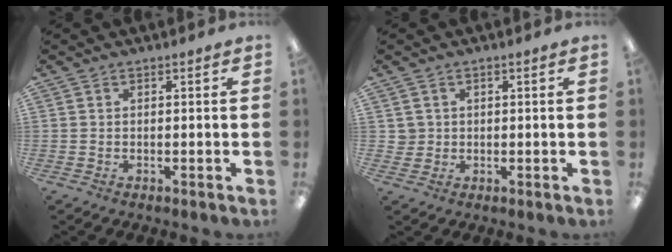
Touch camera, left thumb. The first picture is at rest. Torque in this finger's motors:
{"motor_torque": [-0.05, -0.01, 0.14, -0.15, 0.00]}